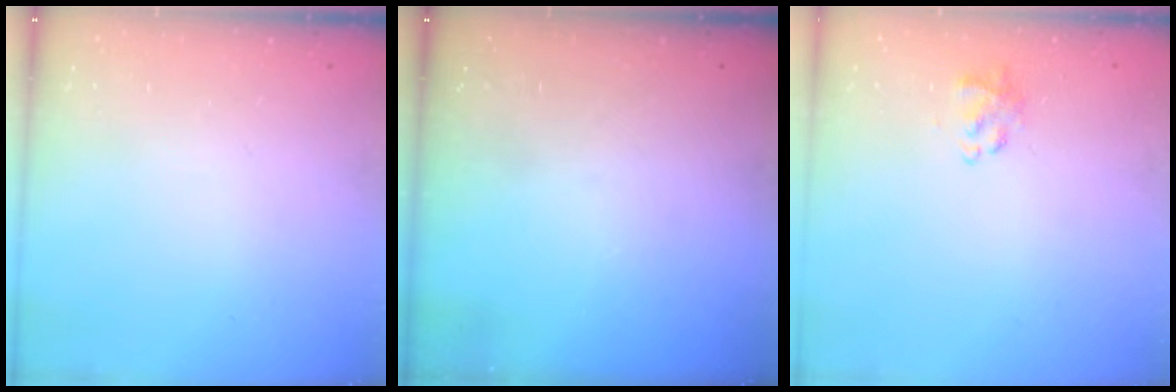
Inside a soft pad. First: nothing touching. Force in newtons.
{"total": 0.0}
{"total": 1.2, "press": 1.0, "slide": 0.6}